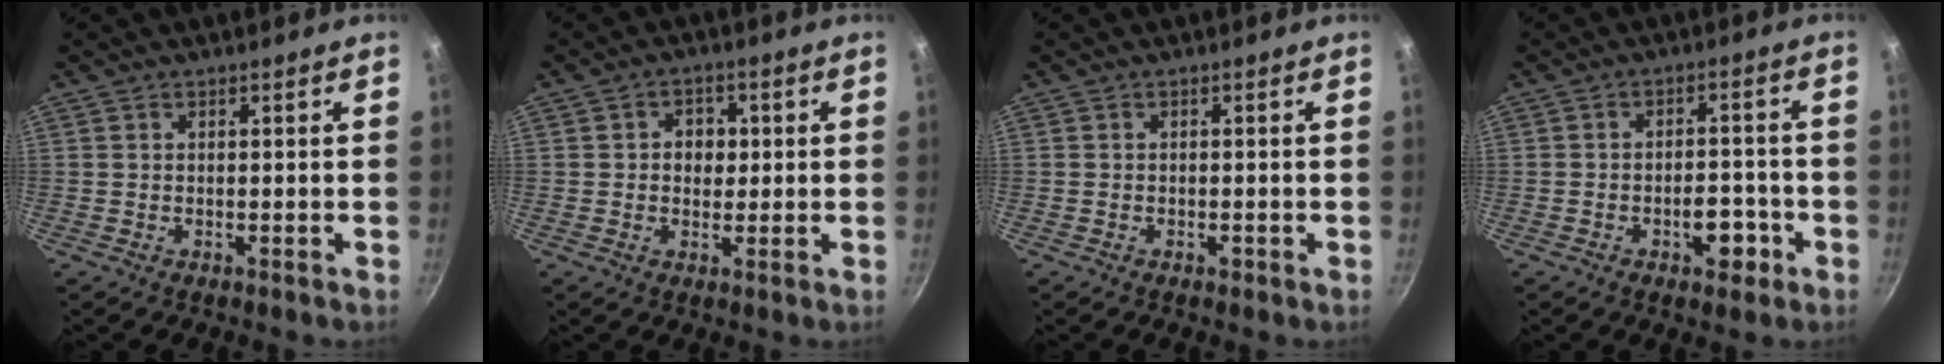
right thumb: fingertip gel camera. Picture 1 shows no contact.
{"total": 4.4, "force": [0.4, 3.7, 2.4], "torque": [-0.012, 0.001, 0.001]}
{"total": 0.8, "force": [-0.4, 0.5, 0.5], "torque": [-0.009, 0.003, -0.005]}
{"total": 6.2, "force": [-2.7, 3.5, 4.4], "torque": [-0.034, 0.022, -0.036]}